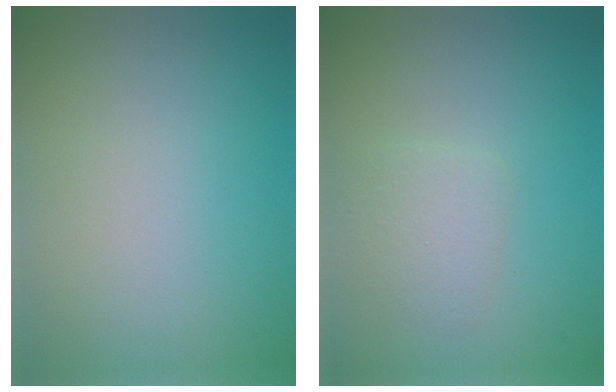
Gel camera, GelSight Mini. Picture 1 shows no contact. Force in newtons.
{"total": 1.9, "press": 1.9, "slide": 0.1}